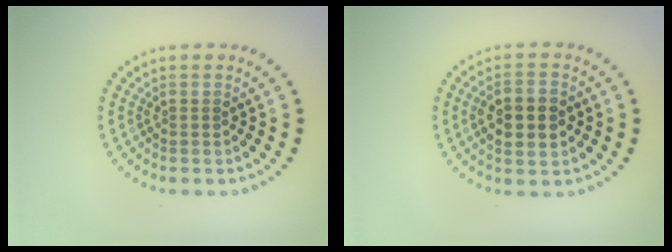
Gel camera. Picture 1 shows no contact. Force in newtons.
{"total": 4.2, "press": 4.2, "slide": 0.1}